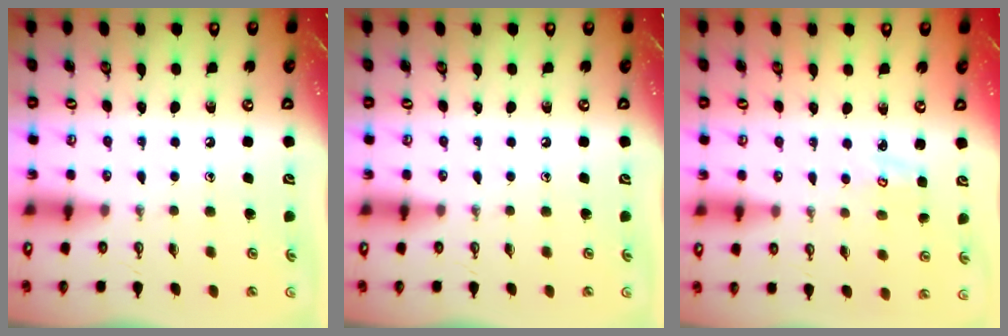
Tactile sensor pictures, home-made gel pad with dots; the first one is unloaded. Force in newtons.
{"total": 0.0}
{"total": 2.6, "press": 2.6, "slide": 0.3}